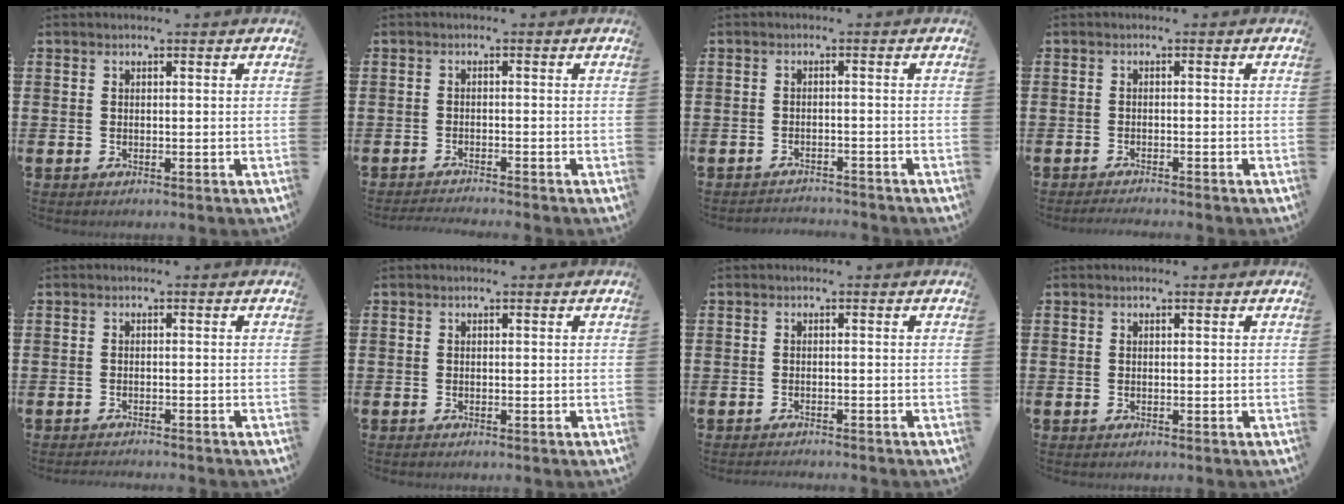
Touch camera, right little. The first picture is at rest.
{"total": 1.3, "force": [-1.3, -0.2, 0.1], "torque": [-0.002, 0.002, -0.026]}
{"total": 1.6, "force": [-1.6, -0.1, -0.2], "torque": [-0.001, 0.004, -0.036]}
{"total": 1.0, "force": [-1.0, -0.2, 0.2], "torque": [-0.003, -0.002, -0.020]}
{"total": 1.0, "force": [-0.9, -0.1, 0.0], "torque": [-0.001, 0.001, -0.020]}
{"total": 0.0}
{"total": 0.8, "force": [-0.8, -0.1, 0.0], "torque": [-0.001, 0.000, -0.018]}
{"total": 0.0}